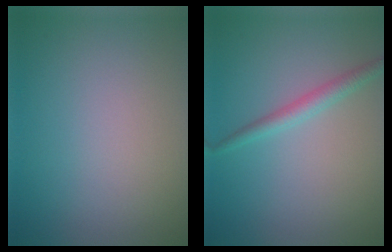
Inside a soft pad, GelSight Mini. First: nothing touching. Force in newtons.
{"total": 2.0, "press": 2.0, "slide": 0.1}